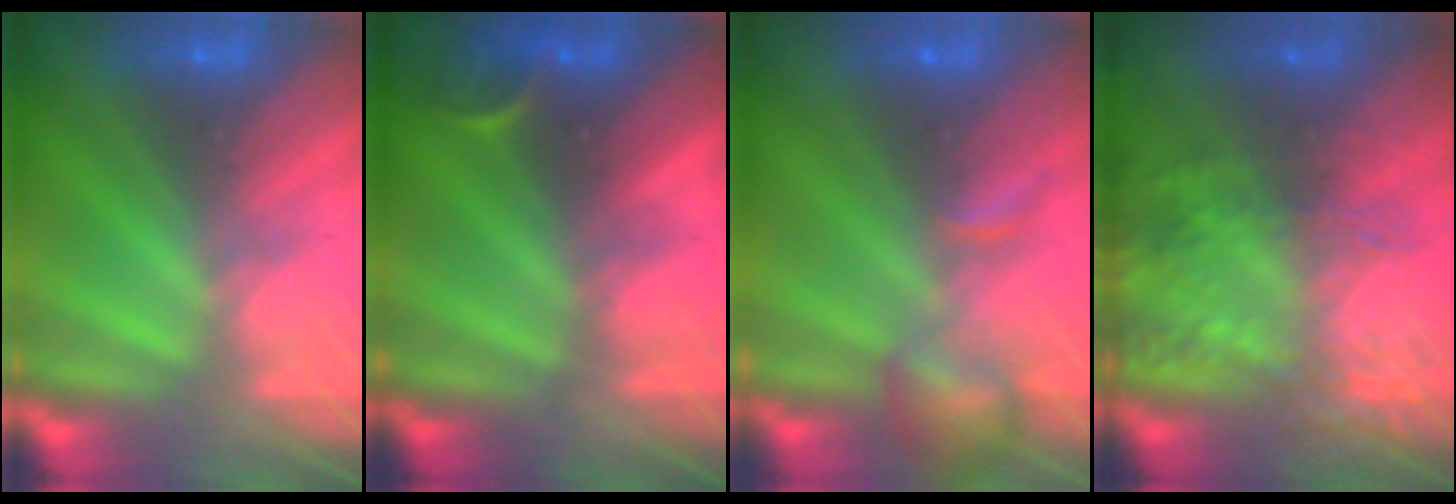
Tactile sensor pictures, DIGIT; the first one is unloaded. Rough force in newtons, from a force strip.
{"total": 2.9}
{"total": 6.4}
{"total": 6.6}